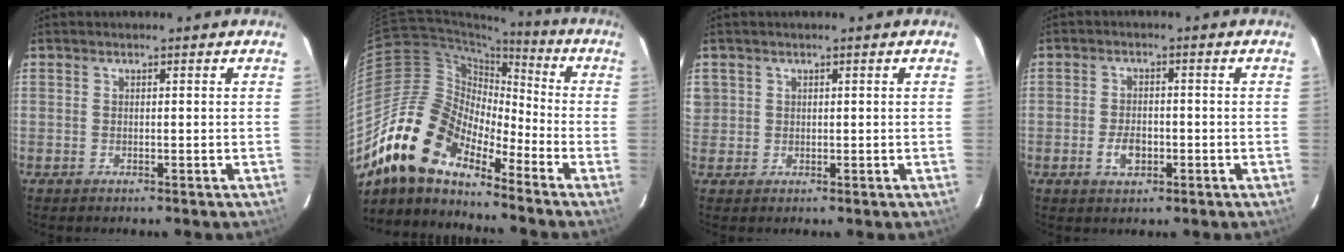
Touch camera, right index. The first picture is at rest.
{"total": 16.4, "force": [-12.4, 6.7, 8.4], "torque": [-0.149, -0.002, -0.247]}
{"total": 2.2, "force": [0.6, 2.1, 0.2], "torque": [0.007, 0.006, 0.008]}
{"total": 4.1, "force": [-1.5, 2.6, 2.8], "torque": [-0.056, 0.003, -0.023]}